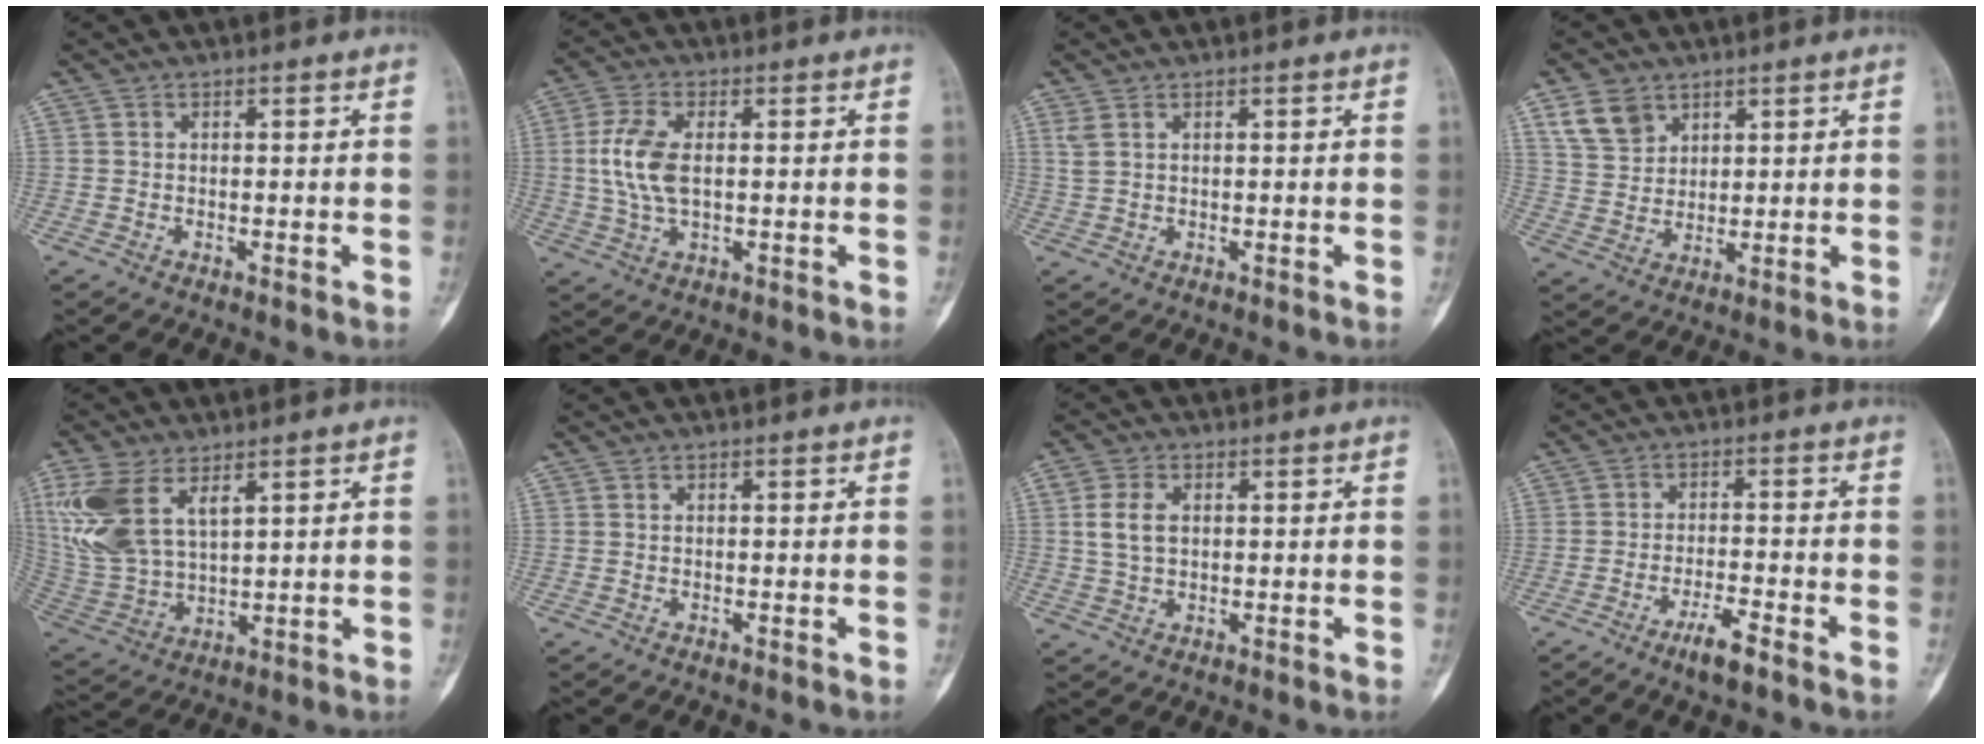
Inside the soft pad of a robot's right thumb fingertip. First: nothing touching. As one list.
[{"total": 8.2, "force": [0.6, 4.3, 7.0], "torque": [-0.165, 0.002, 0.014]}, {"total": 2.1, "force": [1.1, 1.1, 1.3], "torque": [-0.028, 0.009, 0.032]}, {"total": 7.0, "force": [4.1, 4.9, 2.8], "torque": [-0.037, -0.017, 0.087]}, {"total": 14.6, "force": [6.7, 7.9, 10.2], "torque": [-0.219, -0.012, 0.151]}, {"total": 0.0}, {"total": 5.1, "force": [0.9, 3.3, 3.7], "torque": [-0.077, 0.004, 0.019]}, {"total": 4.9, "force": [-3.3, 0.4, 3.6], "torque": [-0.074, 0.014, -0.062]}]